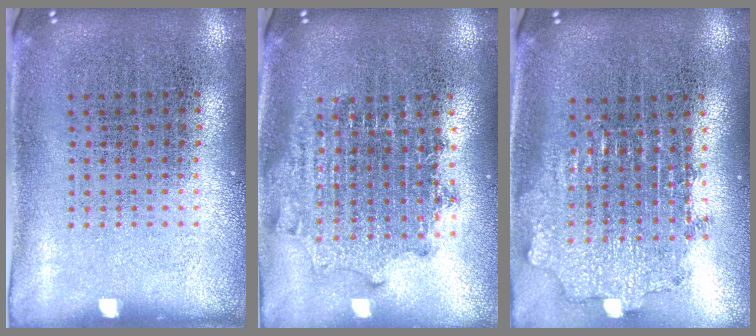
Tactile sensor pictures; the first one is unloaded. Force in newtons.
{"total": 1.8, "press": 1.4, "slide": 1.0}
{"total": 2.0, "press": 1.5, "slide": 1.3}